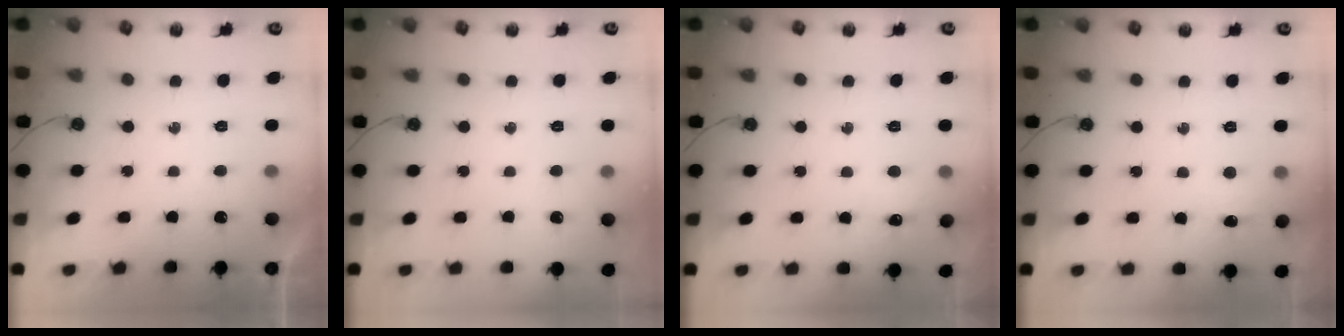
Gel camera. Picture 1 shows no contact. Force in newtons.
{"total": 0.0}
{"total": 6.1, "press": 6.0, "slide": 0.8}
{"total": 6.5, "press": 6.5, "slide": 0.5}